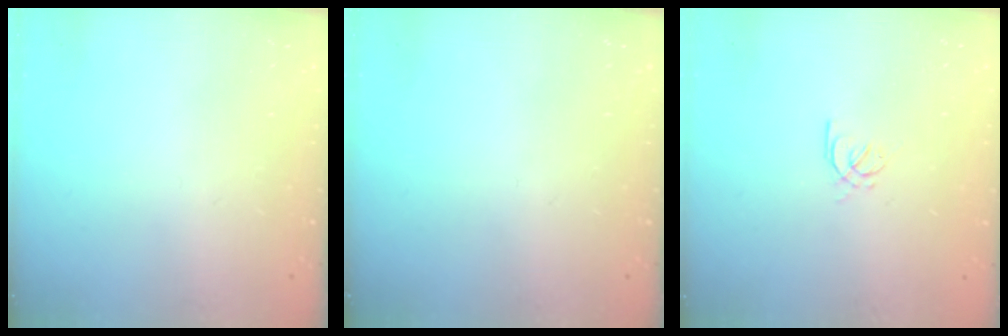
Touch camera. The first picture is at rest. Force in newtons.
{"total": 0.0}
{"total": 2.6, "press": 2.5, "slide": 0.7}